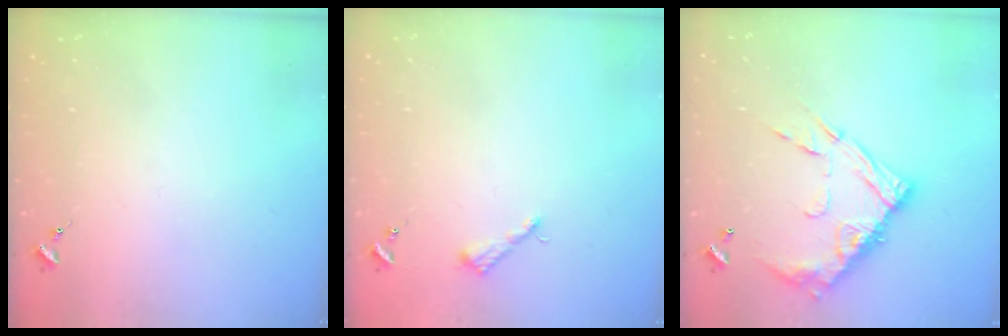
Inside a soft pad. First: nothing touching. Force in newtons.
{"total": 4.2, "press": 4.1, "slide": 0.6}
{"total": 16.0, "press": 15.9, "slide": 1.4}